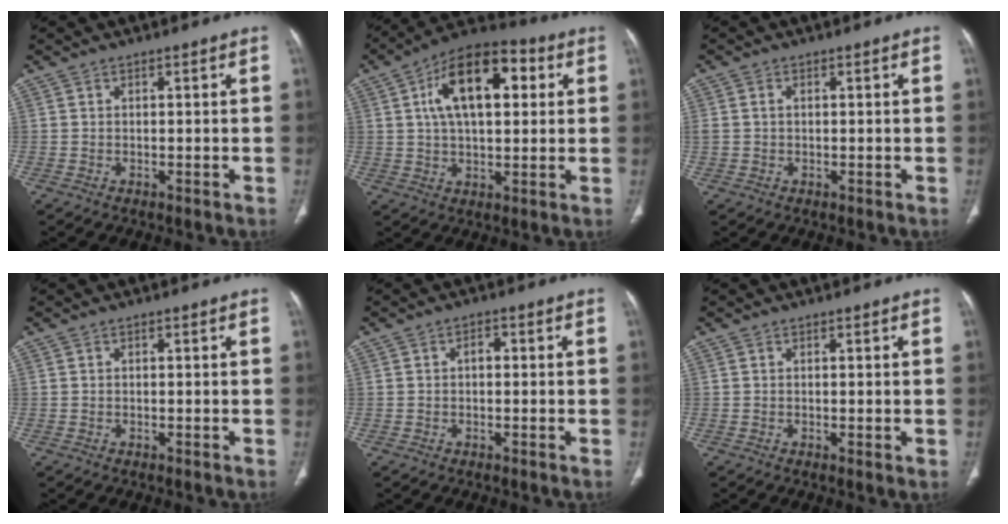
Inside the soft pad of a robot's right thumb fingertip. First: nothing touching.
{"total": 16.5, "force": [4.5, 8.5, 13.5], "torque": [-0.196, 0.016, 0.065]}
{"total": 1.5, "force": [0.1, 1.2, 0.9], "torque": [-0.024, 0.009, 0.006]}
{"total": 0.0}
{"total": 1.7, "force": [-0.1, 1.1, 1.3], "torque": [-0.012, 0.006, -0.007]}
{"total": 1.1, "force": [-0.1, 0.2, 1.1], "torque": [-0.023, -0.007, -0.001]}